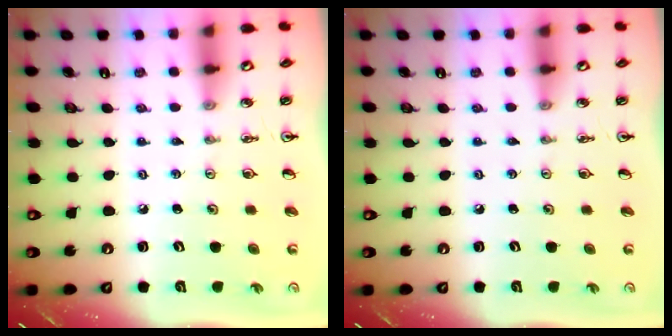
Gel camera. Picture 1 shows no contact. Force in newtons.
{"total": 0.0}